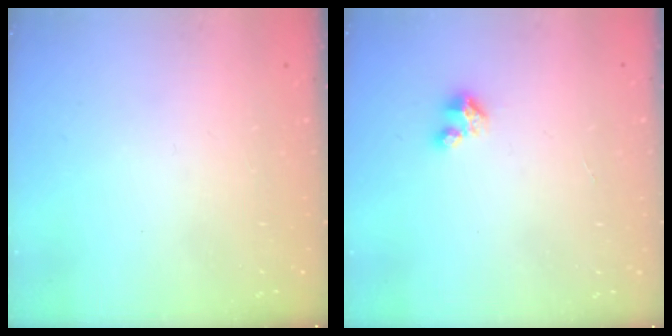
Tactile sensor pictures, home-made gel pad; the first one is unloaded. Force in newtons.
{"total": 2.5, "press": 2.5, "slide": 0.3}